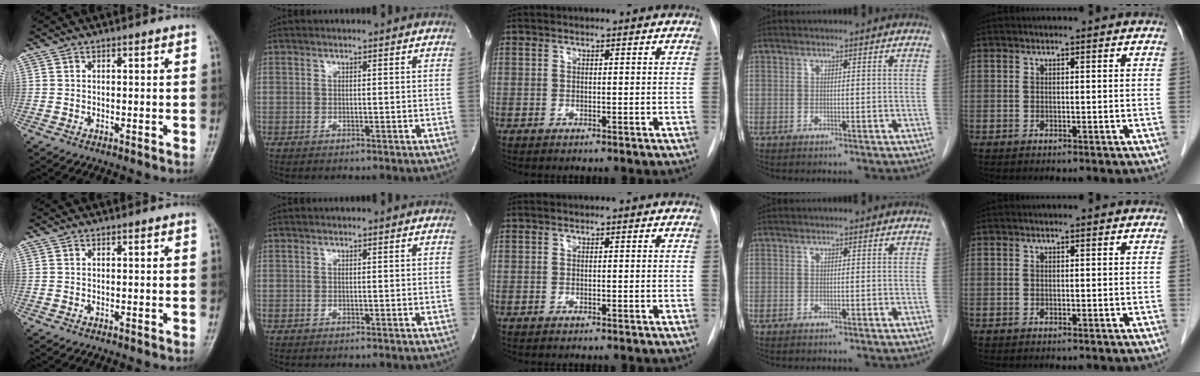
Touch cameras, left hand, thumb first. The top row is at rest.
{}